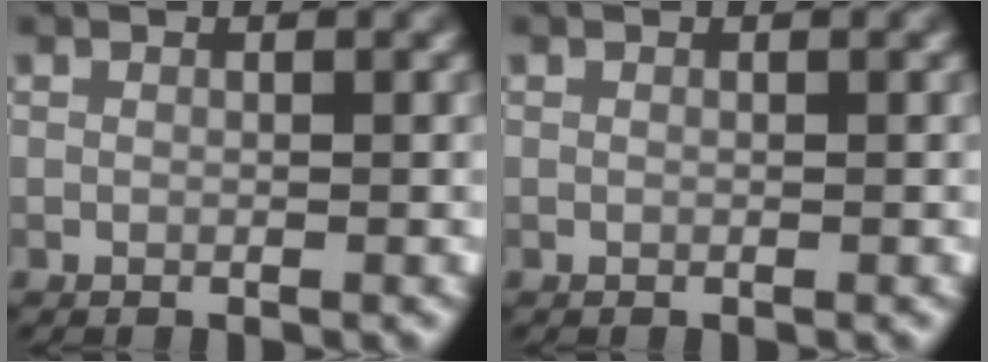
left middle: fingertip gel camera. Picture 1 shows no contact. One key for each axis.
{"total": 0.0}